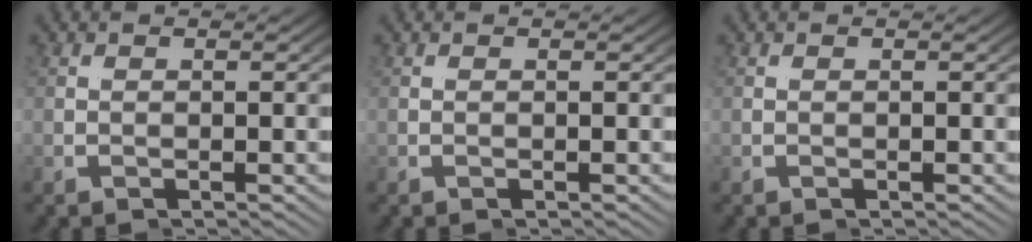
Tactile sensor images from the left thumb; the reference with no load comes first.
{"total": 0.0}
{"total": 0.0}